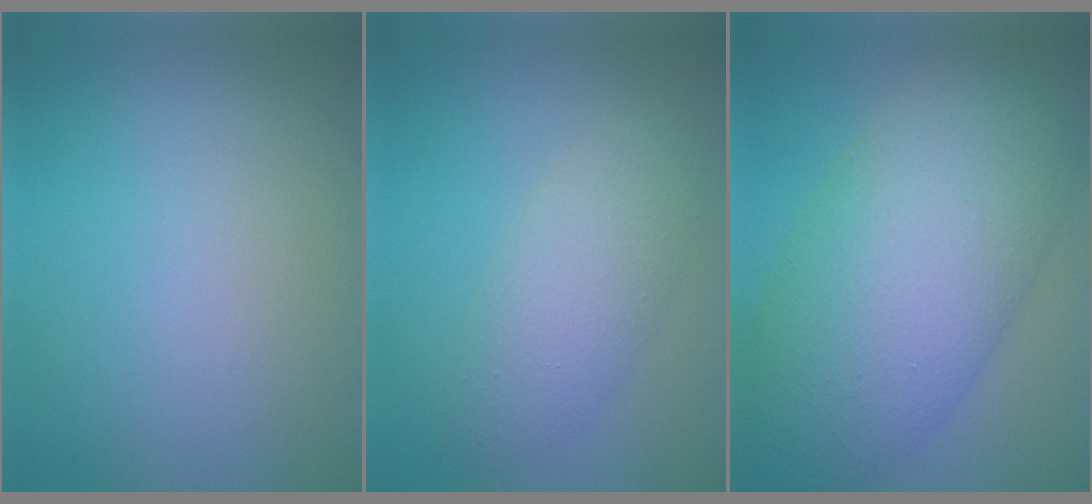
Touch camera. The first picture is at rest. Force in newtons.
{"total": 3.8, "press": 3.8, "slide": 0.1}
{"total": 11.4, "press": 11.4, "slide": 0.1}